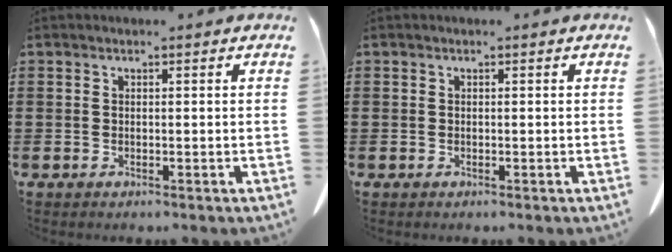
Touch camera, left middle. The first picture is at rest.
{"total": 0.0}